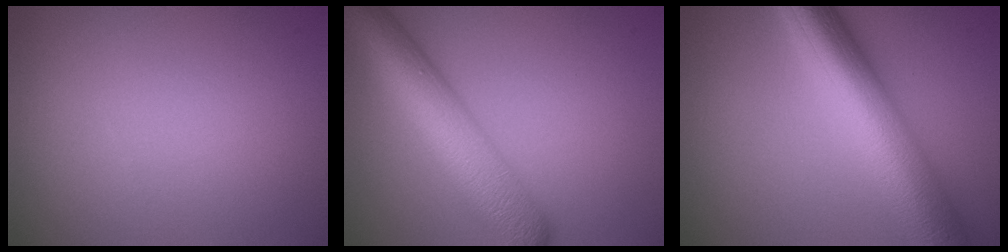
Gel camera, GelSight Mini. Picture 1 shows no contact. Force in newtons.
{"total": 8.6, "press": 8.6, "slide": 0.2}
{"total": 11.1, "press": 11.1, "slide": 0.2}